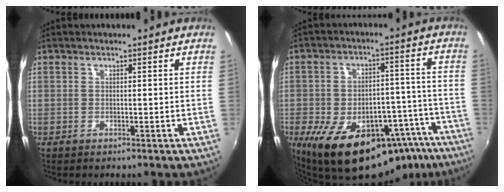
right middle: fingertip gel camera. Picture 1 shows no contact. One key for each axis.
{"total": 23.9, "fx": -14.7, "fy": 12.4, "fz": 14.2, "tx": -0.239, "ty": -0.006, "tz": -0.186}